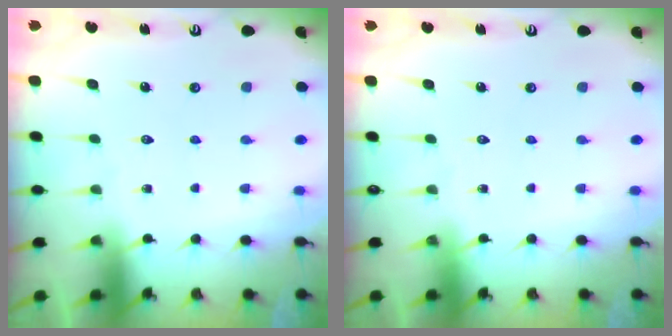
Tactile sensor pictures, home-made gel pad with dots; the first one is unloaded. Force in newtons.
{"total": 0.0}